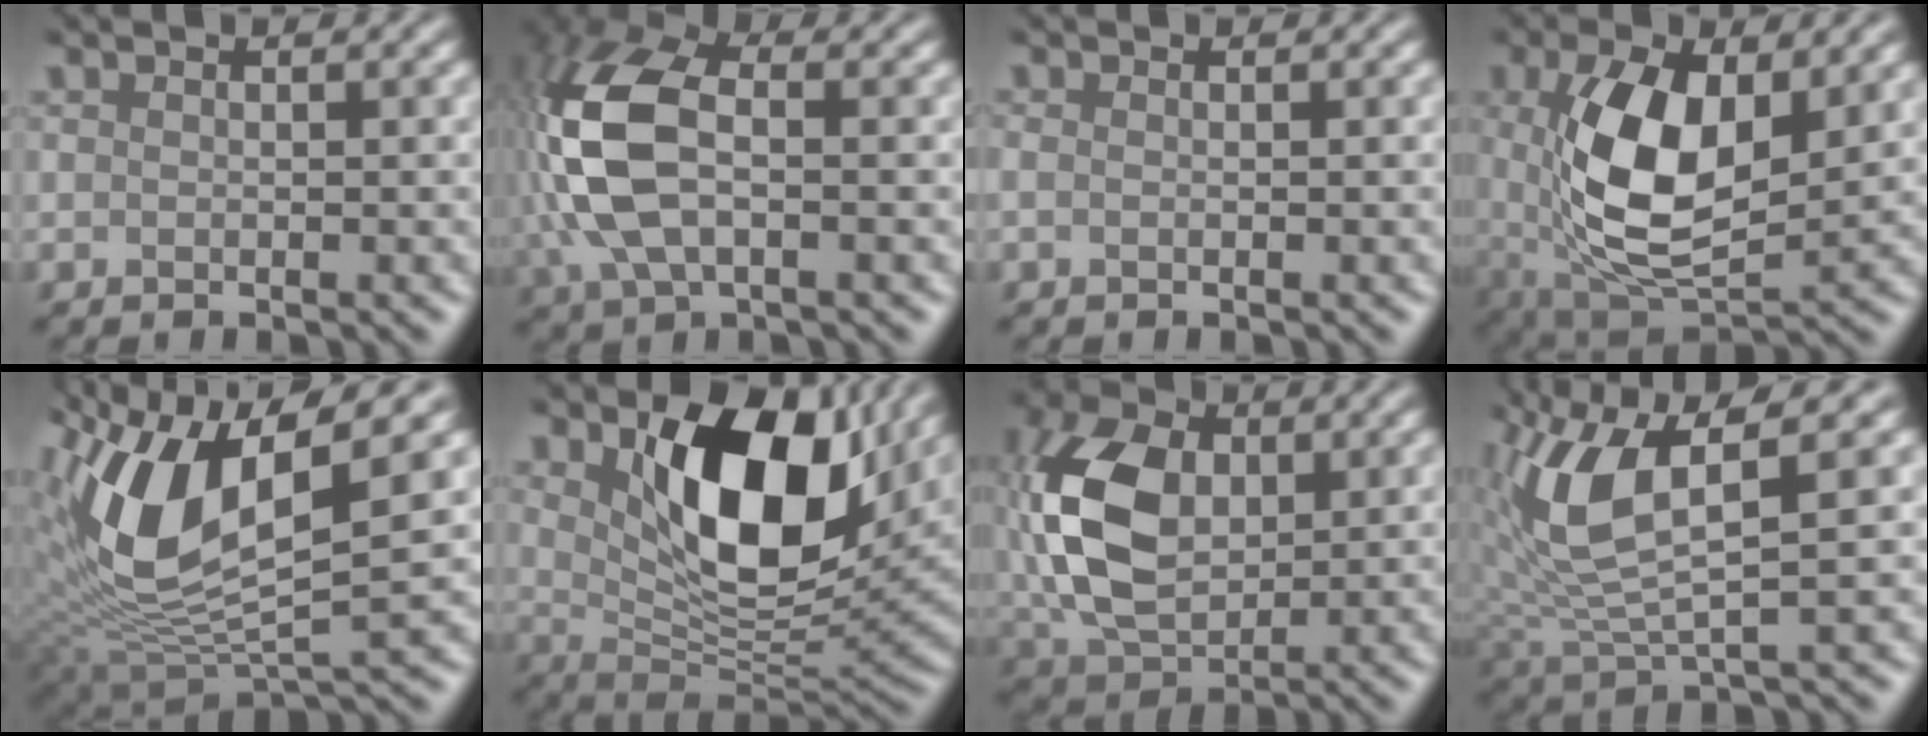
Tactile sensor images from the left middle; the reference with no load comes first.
{"total": 9.5, "force": [-0.7, 5.7, 7.5], "torque": [-0.224, 0.001, 0.002]}
{"total": 0.8, "force": [-0.5, -0.4, -0.4], "torque": [0.000, -0.005, -0.002]}
{"total": 7.6, "force": [0.9, 3.6, 6.7], "torque": [-0.156, -0.004, 0.036]}
{"total": 8.8, "force": [2.5, 3.5, 7.7], "torque": [-0.188, -0.007, 0.065]}
{"total": 10.1, "force": [4.2, 4.7, 7.9], "torque": [-0.146, -0.008, 0.090]}
{"total": 9.7, "force": [0.8, 6.6, 7.1], "torque": [-0.201, 0.014, 0.025]}
{"total": 6.0, "force": [2.1, 1.8, 5.4], "torque": [-0.159, 0.002, 0.059]}